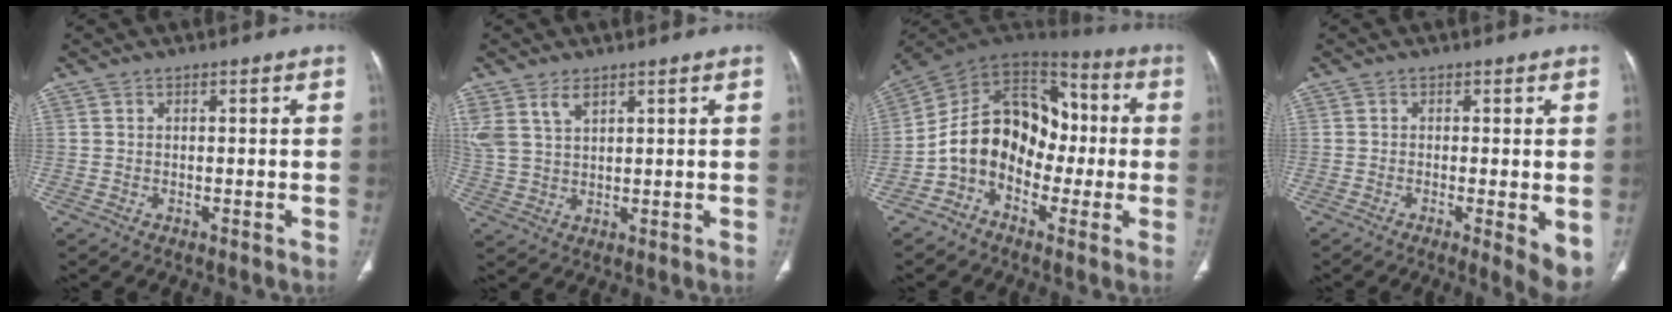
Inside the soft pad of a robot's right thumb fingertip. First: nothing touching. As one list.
[{"total": 5.4, "force": [3.3, 2.7, 3.3], "torque": [-0.066, -0.009, 0.076]}, {"total": 15.7, "force": [-3.3, 11.9, 9.7], "torque": [-0.126, 0.064, -0.069]}, {"total": 5.8, "force": [-1.3, 1.3, 5.5], "torque": [-0.078, -0.016, -0.022]}]